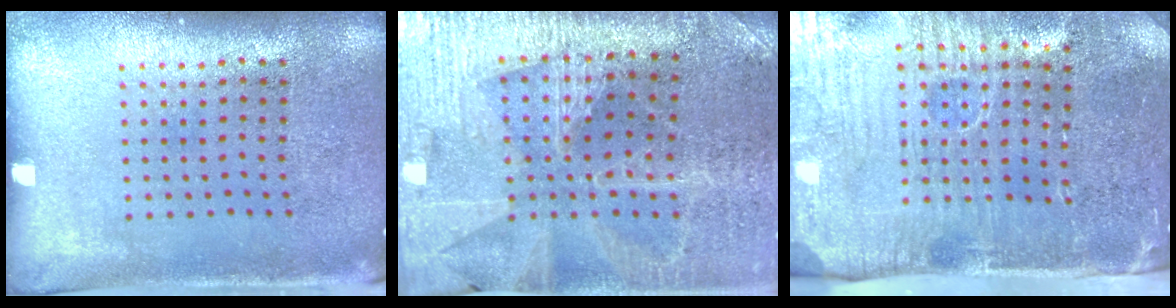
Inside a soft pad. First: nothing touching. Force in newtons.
{"total": 3.0, "press": 2.9, "slide": 0.4}
{"total": 5.2, "press": 4.4, "slide": 2.8}